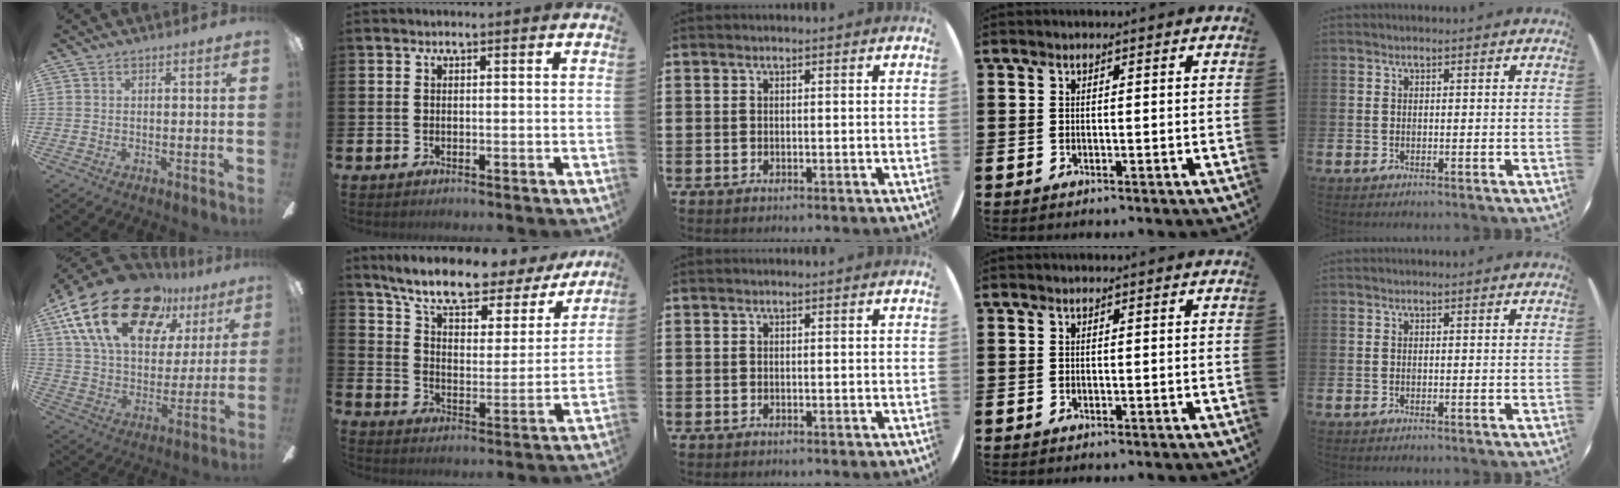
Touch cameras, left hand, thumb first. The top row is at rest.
{"thumb": {"total": 24.8, "force": [14.3, 13.1, 15.4], "torque": [-0.284, -0.073, 0.255]}, "index": {"total": 9.0, "force": [7.7, 2.6, 4.0], "torque": [-0.104, -0.050, 0.127]}}